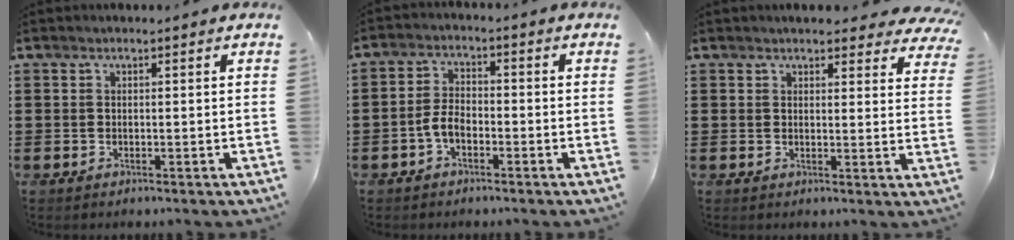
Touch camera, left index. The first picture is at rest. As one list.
[{"total": 3.7, "force": [-1.8, 1.7, 2.7], "torque": [-0.070, 0.001, -0.041]}, {"total": 3.6, "force": [3.4, 0.9, 0.9], "torque": [-0.021, -0.011, 0.062]}]